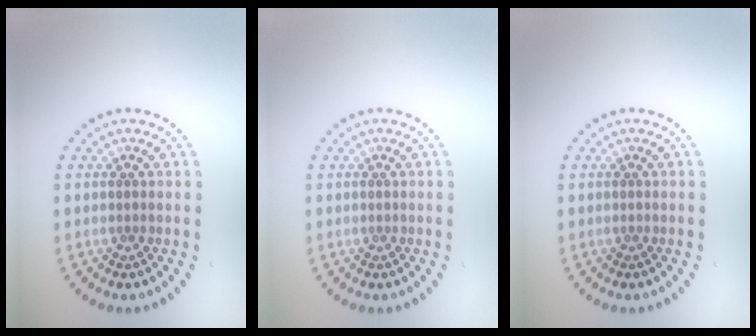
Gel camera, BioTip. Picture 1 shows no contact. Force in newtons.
{"total": 0.0}
{"total": 0.0}